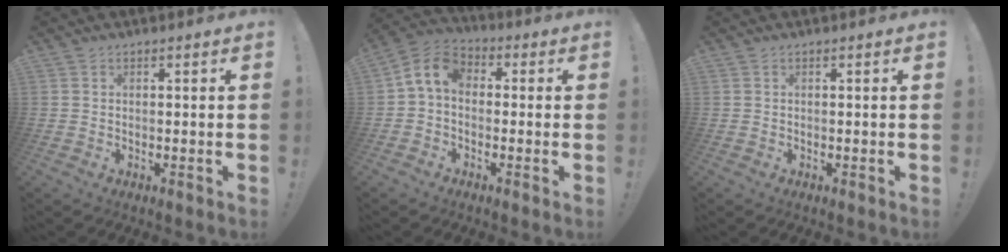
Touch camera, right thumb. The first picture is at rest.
{"total": 8.4, "force": [0.3, 5.7, 6.2], "torque": [-0.122, 0.016, 0.010]}
{"total": 0.0}